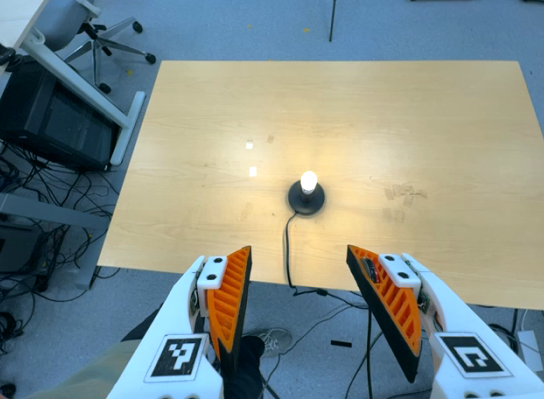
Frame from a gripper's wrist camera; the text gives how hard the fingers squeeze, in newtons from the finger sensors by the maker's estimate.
{"total": 0.0}